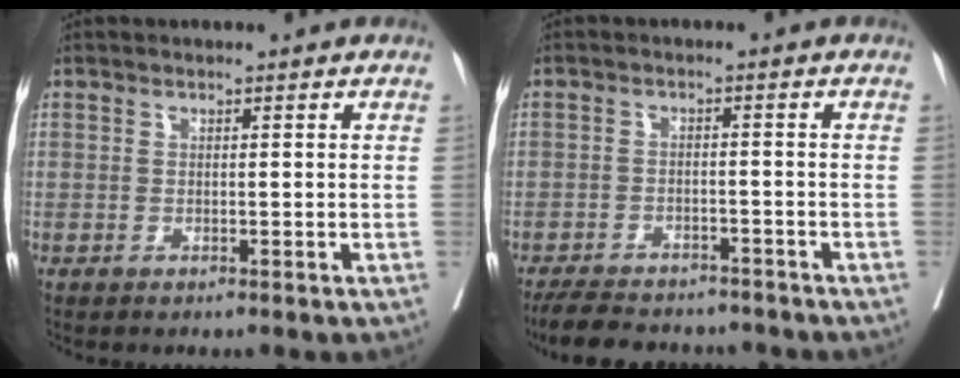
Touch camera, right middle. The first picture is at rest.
{"total": 11.4, "force": [-10.3, 3.3, 3.8], "torque": [-0.066, -0.001, -0.141]}